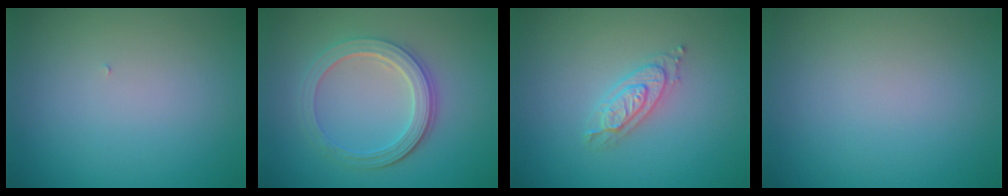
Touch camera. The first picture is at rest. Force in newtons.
{"total": 4.5, "press": 3.6, "slide": 2.7}
{"total": 2.6, "press": 2.6, "slide": 0.5}
{"total": 0.0}